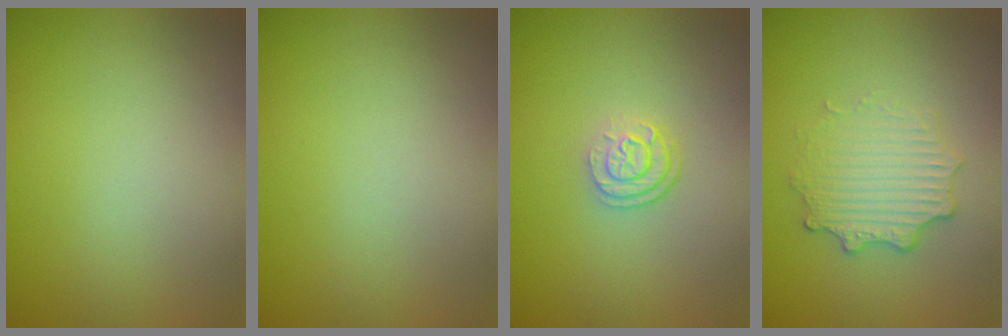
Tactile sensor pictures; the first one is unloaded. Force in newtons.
{"total": 0.0}
{"total": 2.6, "press": 1.9, "slide": 1.8}
{"total": 3.2, "press": 2.8, "slide": 1.6}